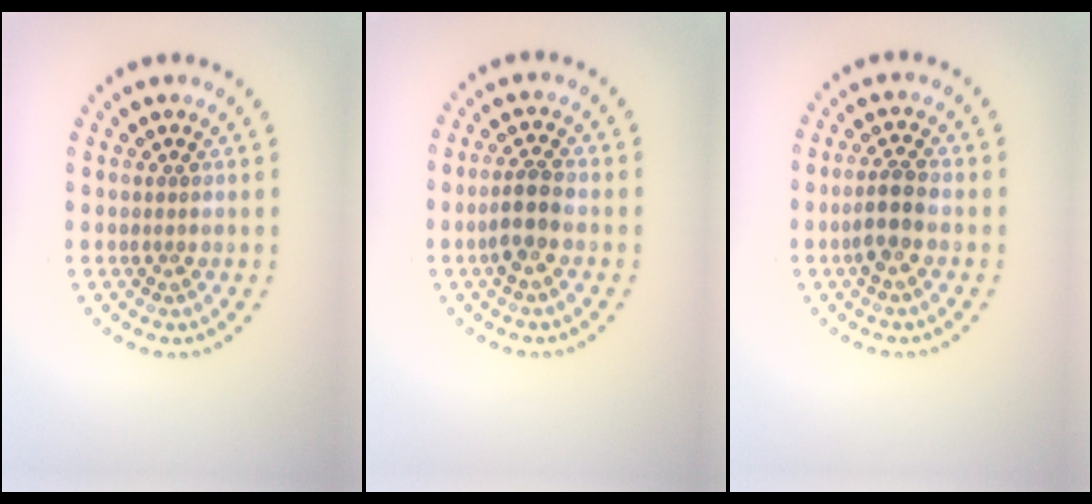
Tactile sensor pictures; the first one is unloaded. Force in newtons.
{"total": 2.6, "press": 2.4, "slide": 1.1}
{"total": 2.5, "press": 2.3, "slide": 1.0}